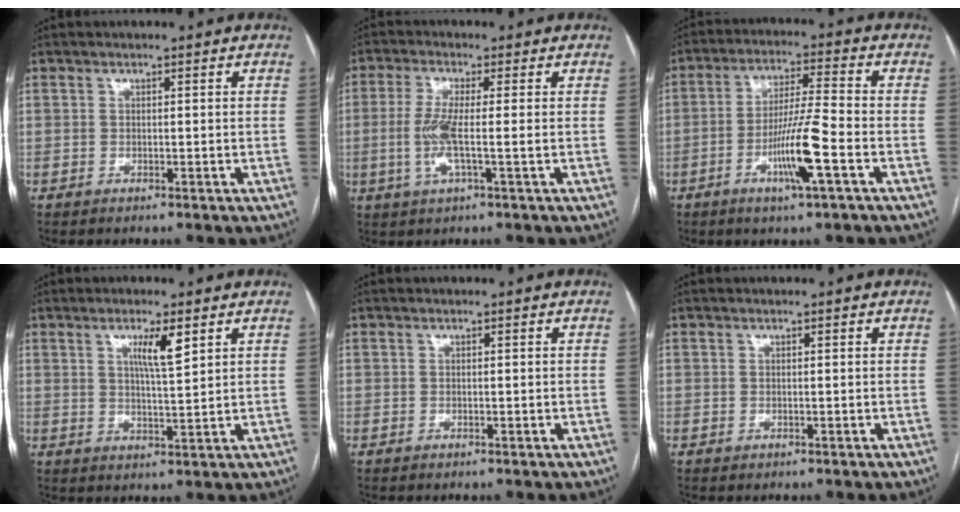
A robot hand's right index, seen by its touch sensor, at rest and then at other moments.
{"total": 5.9, "force": [-0.6, 0.3, 5.8], "torque": [-0.131, -0.008, -0.015]}
{"total": 9.8, "force": [-3.7, -0.2, 9.1], "torque": [-0.175, -0.007, -0.068]}
{"total": 4.9, "force": [2.4, 0.2, 4.3], "torque": [-0.074, -0.003, 0.042]}
{"total": 0.0}
{"total": 0.0}